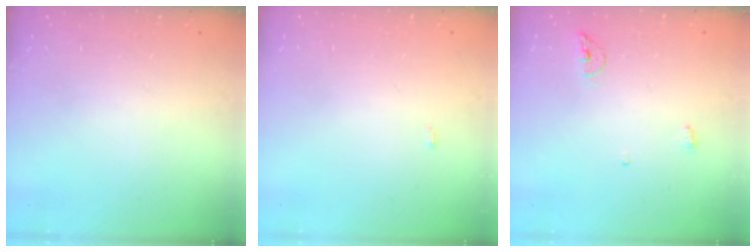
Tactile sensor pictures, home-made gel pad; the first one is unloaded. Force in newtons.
{"total": 6.7, "press": 2.2, "slide": 6.3}
{"total": 5.6, "press": 5.5, "slide": 1.0}